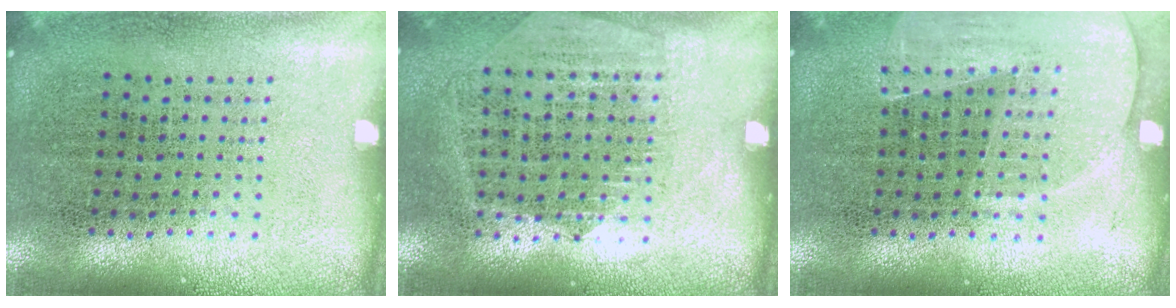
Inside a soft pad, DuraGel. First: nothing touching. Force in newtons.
{"total": 1.4, "press": 1.2, "slide": 0.6}
{"total": 1.4, "press": 1.3, "slide": 0.5}